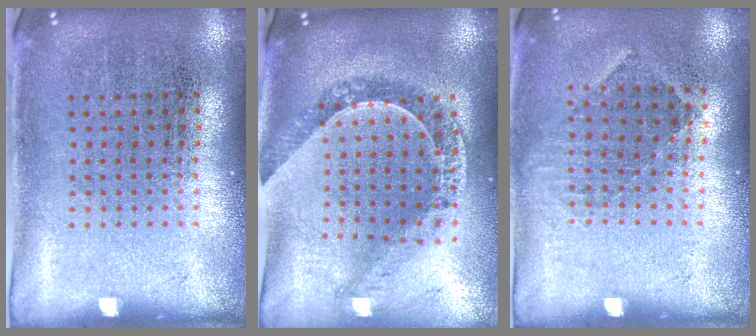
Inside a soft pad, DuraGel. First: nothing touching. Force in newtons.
{"total": 1.1, "press": 1.1, "slide": 0.1}
{"total": 0.8, "press": 0.7, "slide": 0.4}